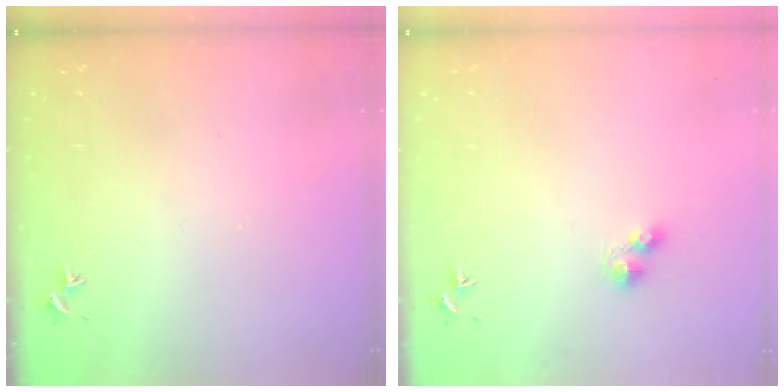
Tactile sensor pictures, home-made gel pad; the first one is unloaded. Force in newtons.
{"total": 2.9, "press": 2.9, "slide": 0.7}